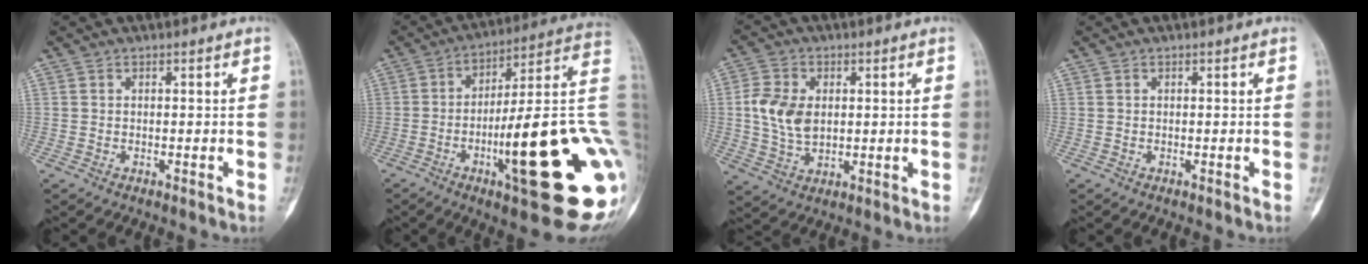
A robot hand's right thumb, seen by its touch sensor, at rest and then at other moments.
{"total": 29.0, "force": [-6.4, 6.2, 27.6], "torque": [-0.313, 0.011, -0.090]}
{"total": 8.8, "force": [1.0, 6.0, 6.4], "torque": [-0.117, 0.000, 0.023]}
{"total": 0.0}